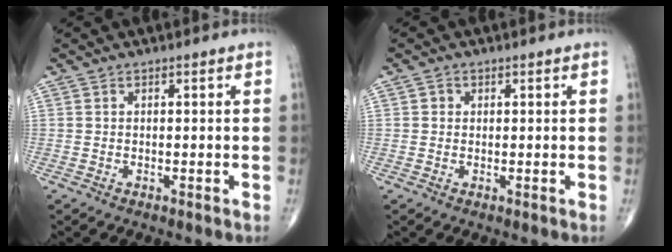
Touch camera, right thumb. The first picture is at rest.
{"total": 1.1, "force": [0.2, 1.0, 0.3], "torque": [0.000, 0.001, 0.002]}